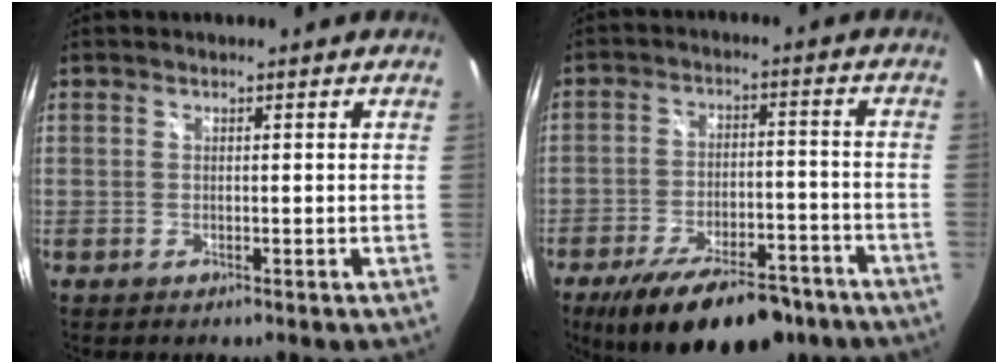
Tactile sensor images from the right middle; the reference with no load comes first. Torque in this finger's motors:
{"motor_torque": [1.02, -1.12, 0.23, 0.07]}